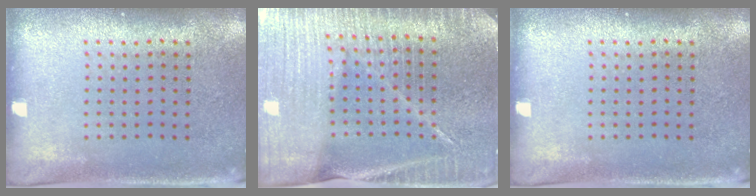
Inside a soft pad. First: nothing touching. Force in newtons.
{"total": 4.9, "press": 4.4, "slide": 2.0}
{"total": 0.0}